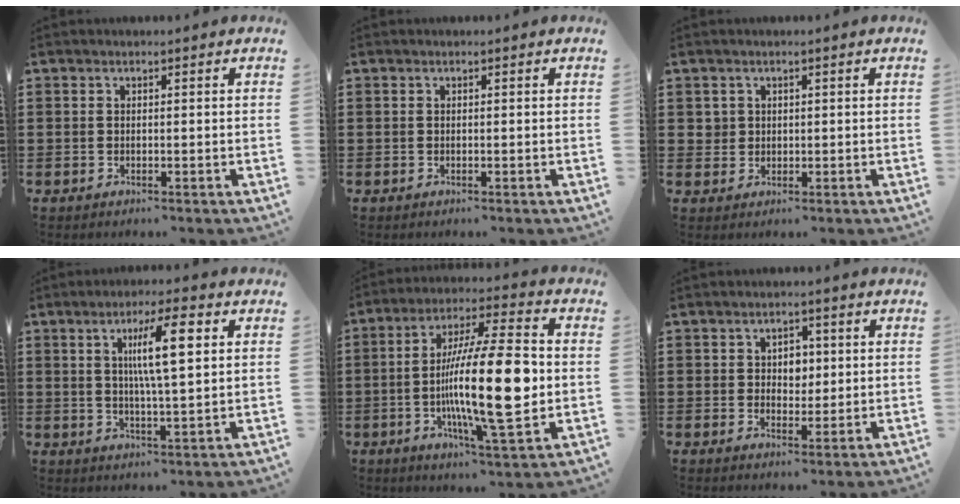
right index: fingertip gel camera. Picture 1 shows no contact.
{"total": 0.0}
{"total": 1.7, "force": [0.6, 1.6, 0.2], "torque": [-0.011, 0.008, 0.011]}
{"total": 8.4, "force": [2.4, 1.4, 7.9], "torque": [-0.149, 0.002, 0.033]}
{"total": 18.1, "force": [-1.6, 4.3, 17.5], "torque": [-0.296, -0.008, -0.031]}
{"total": 3.1, "force": [0.6, 2.5, 1.7], "torque": [-0.033, 0.008, 0.005]}